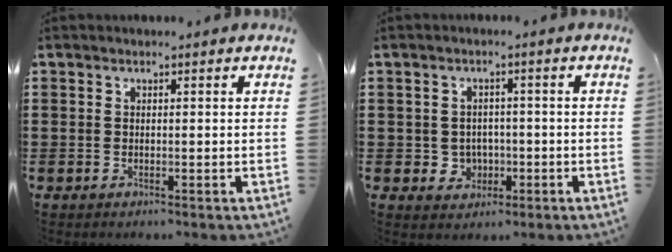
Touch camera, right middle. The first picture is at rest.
{"total": 2.6, "force": [-0.4, 2.5, 0.7], "torque": [-0.025, 0.005, -0.011]}